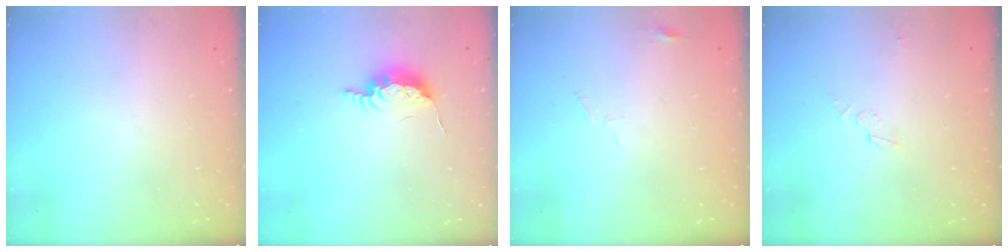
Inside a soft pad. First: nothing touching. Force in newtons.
{"total": 8.6, "press": 8.5, "slide": 0.9}
{"total": 3.3, "press": 3.3, "slide": 0.3}
{"total": 3.4, "press": 3.4, "slide": 0.3}